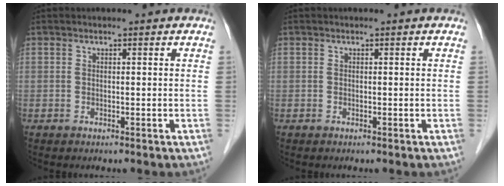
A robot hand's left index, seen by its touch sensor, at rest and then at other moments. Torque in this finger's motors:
{"motor_torque": [-0.01, 0.01, 0.00, 0.00]}